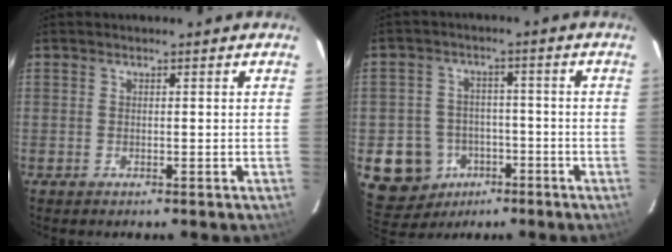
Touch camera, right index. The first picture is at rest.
{"total": 10.7, "force": [-4.4, 9.5, 2.3], "torque": [-0.083, 0.026, -0.052]}